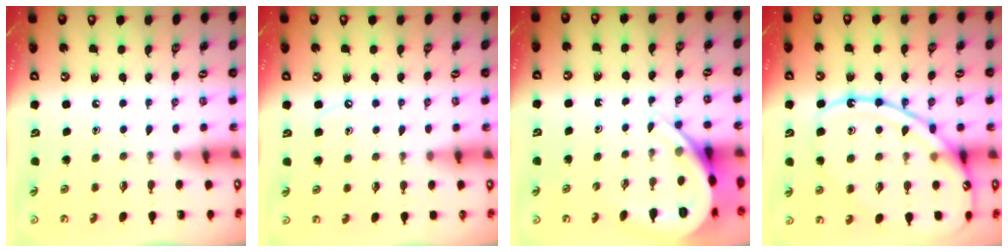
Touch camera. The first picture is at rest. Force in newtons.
{"total": 3.8, "press": 3.7, "slide": 0.6}
{"total": 8.2, "press": 8.2, "slide": 0.8}
{"total": 16.7, "press": 16.7, "slide": 1.3}